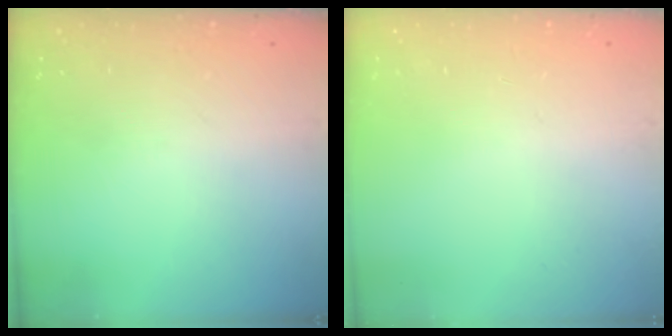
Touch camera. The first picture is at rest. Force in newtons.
{"total": 0.0}